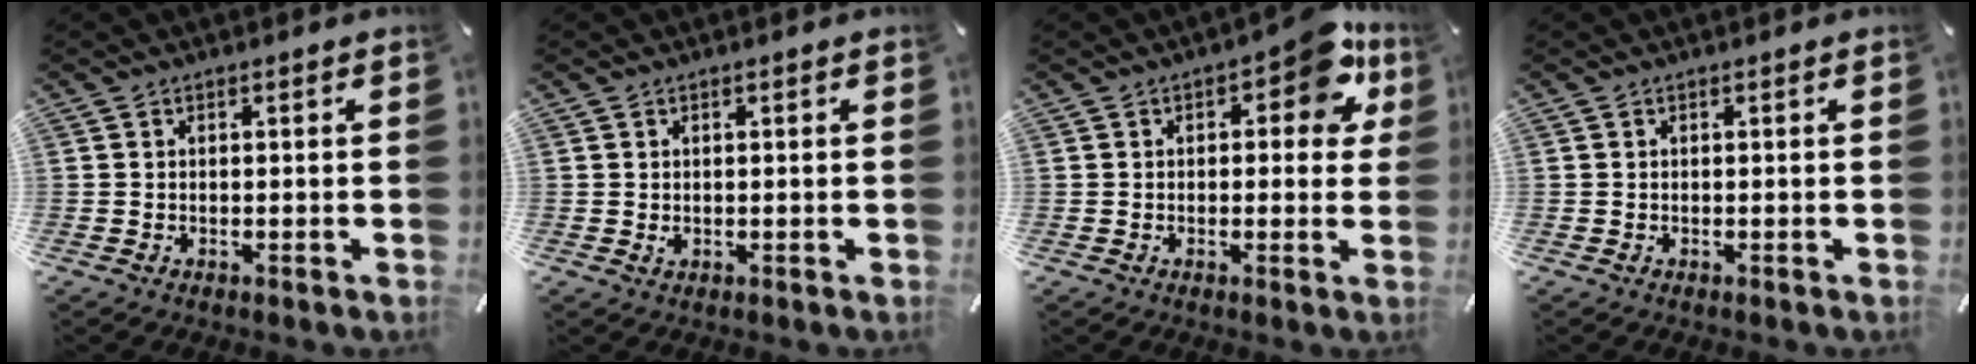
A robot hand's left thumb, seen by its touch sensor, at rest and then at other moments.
{"total": 0.7, "force": [0.1, 0.5, 0.4], "torque": [-0.009, 0.002, 0.002]}
{"total": 11.0, "force": [4.6, 5.5, 8.3], "torque": [-0.094, -0.020, 0.073]}
{"total": 0.0}